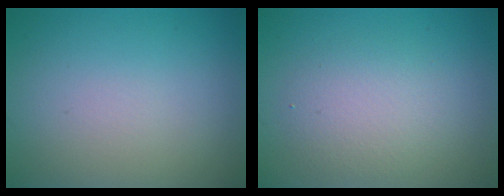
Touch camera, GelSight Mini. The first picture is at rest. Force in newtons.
{"total": 3.2, "press": 3.2, "slide": 0.1}